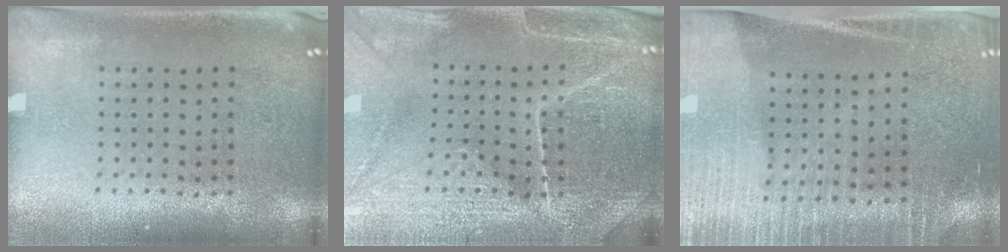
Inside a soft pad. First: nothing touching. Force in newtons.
{"total": 4.3, "press": 4.2, "slide": 1.0}
{"total": 3.5, "press": 3.1, "slide": 1.7}